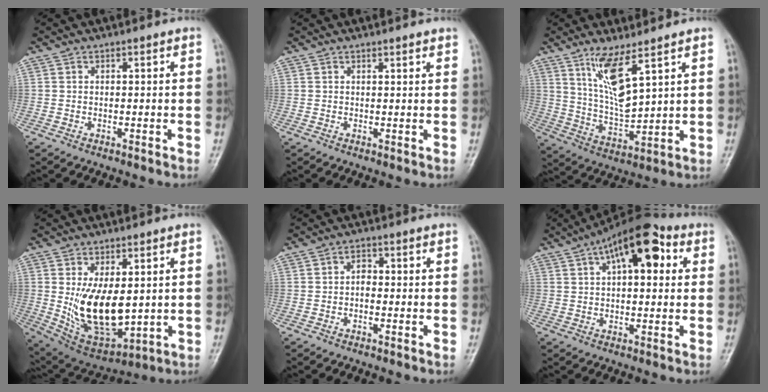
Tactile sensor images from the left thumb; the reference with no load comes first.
{"total": 1.2, "force": [1.1, 0.2, 0.6], "torque": [-0.003, -0.003, 0.015]}
{"total": 9.8, "force": [5.7, 2.1, 7.7], "torque": [-0.145, -0.045, 0.123]}
{"total": 14.8, "force": [0.8, 7.9, 12.5], "torque": [-0.190, -0.022, 0.039]}
{"total": 2.2, "force": [-0.3, 1.4, 1.7], "torque": [-0.020, 0.009, -0.012]}
{"total": 14.4, "force": [5.4, 6.6, 11.6], "torque": [-0.150, 0.020, 0.075]}